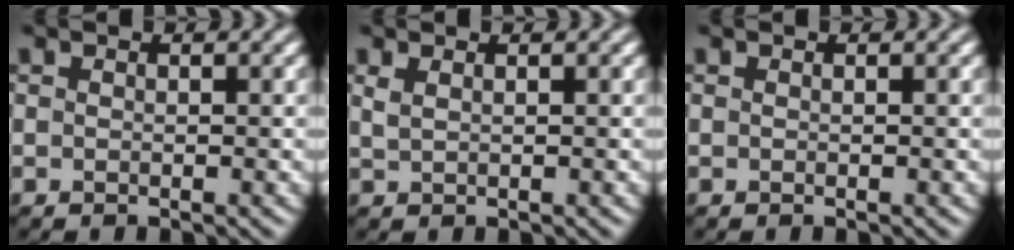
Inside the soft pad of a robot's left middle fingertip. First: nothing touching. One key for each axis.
{"total": 0.9, "fx": 0.6, "fy": 0.3, "fz": 0.6, "tx": -0.014, "ty": 0.001, "tz": 0.016}
{"total": 0.0}